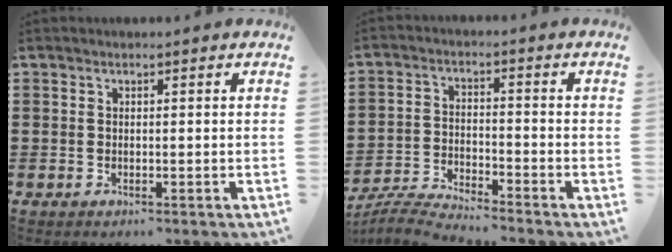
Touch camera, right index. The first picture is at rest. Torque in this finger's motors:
{"motor_torque": [-0.02, -0.19, -0.65, -0.21]}